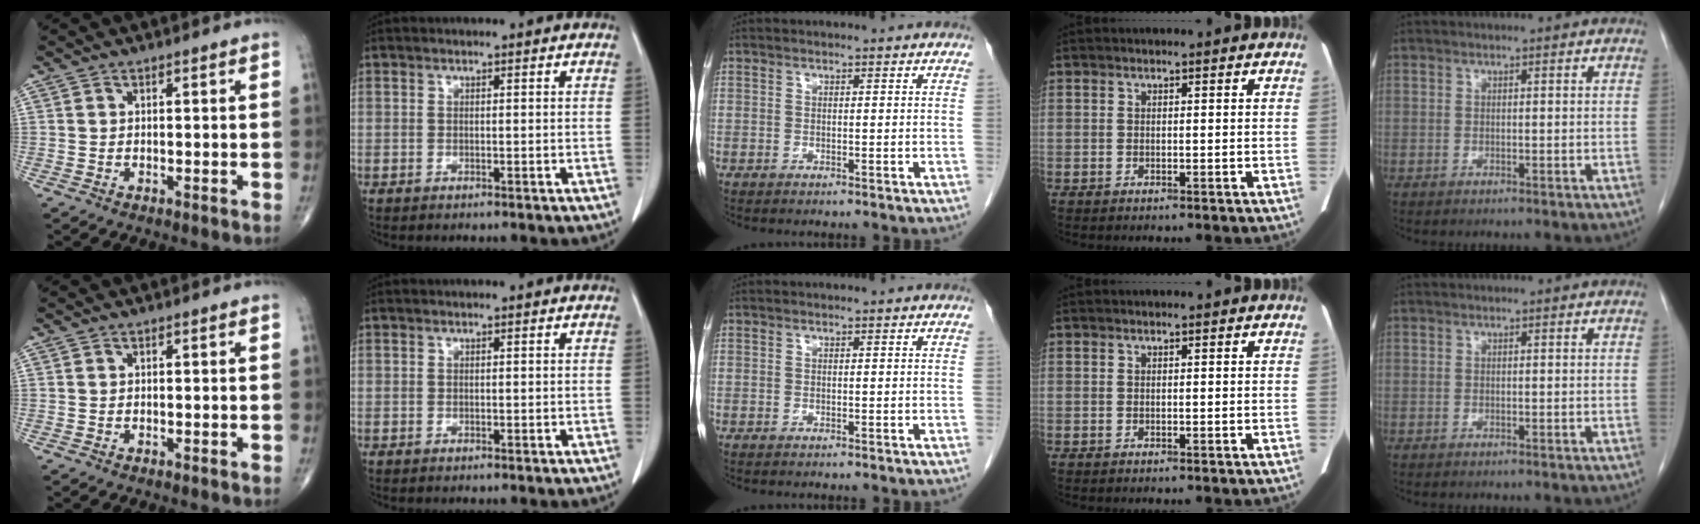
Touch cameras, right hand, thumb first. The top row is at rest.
{}